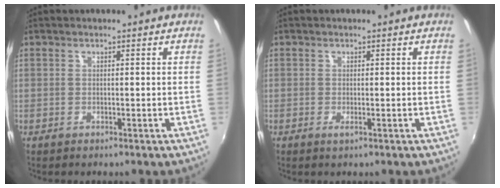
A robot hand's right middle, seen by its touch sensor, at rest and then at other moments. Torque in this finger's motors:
{"motor_torque": [0.70, -0.85, -0.04, 0.00]}